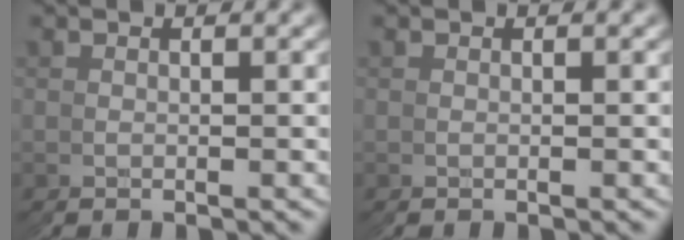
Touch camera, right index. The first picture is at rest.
{"total": 0.0}